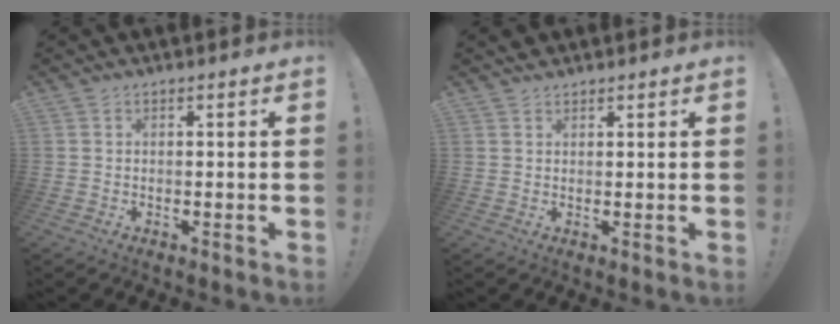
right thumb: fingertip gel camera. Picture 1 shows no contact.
{"total": 1.4, "force": [1.3, 0.6, 0.0], "torque": [0.002, -0.008, 0.025]}